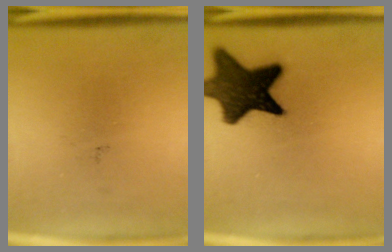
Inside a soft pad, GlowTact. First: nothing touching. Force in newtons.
{"total": 13.6}